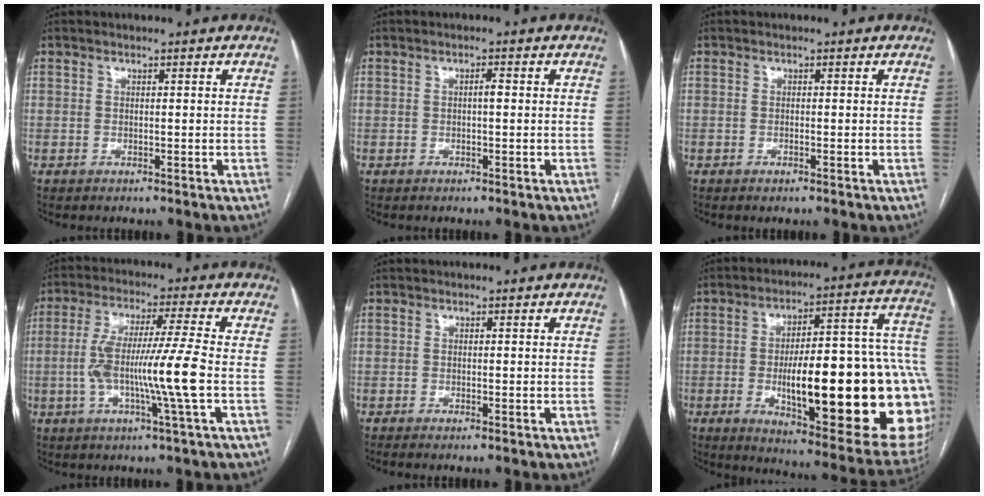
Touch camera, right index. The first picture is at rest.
{"total": 1.1, "force": [0.0, 0.2, 1.1], "torque": [-0.015, 0.003, -0.001]}
{"total": 0.7, "force": [-0.5, 0.0, 0.5], "torque": [-0.009, -0.001, -0.006]}
{"total": 11.6, "force": [-2.1, -0.8, 11.4], "torque": [-0.218, 0.000, -0.043]}
{"total": 0.7, "force": [-0.5, -0.1, 0.5], "torque": [-0.011, -0.001, -0.009]}
{"total": 32.2, "force": [-4.6, 6.7, 31.1], "torque": [-0.353, 0.014, -0.059]}